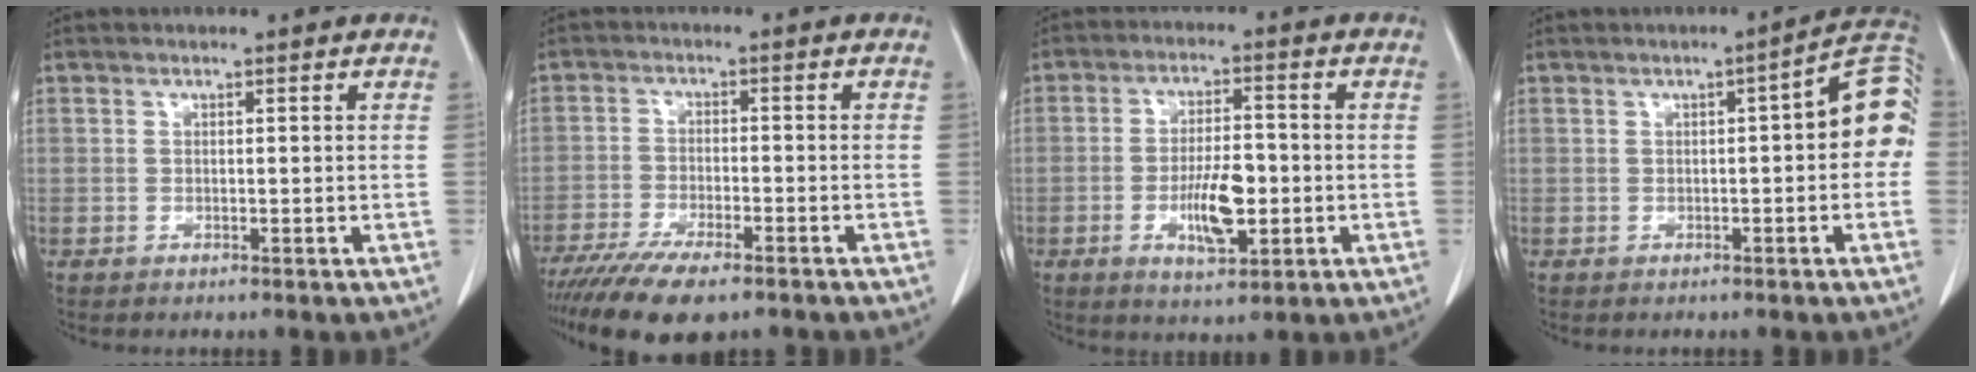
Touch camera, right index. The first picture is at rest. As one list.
[{"total": 11.3, "force": [-8.5, 2.9, 6.8], "torque": [-0.109, -0.020, -0.139]}, {"total": 8.1, "force": [-2.0, 2.6, 7.4], "torque": [-0.135, -0.001, -0.030]}, {"total": 8.0, "force": [0.4, 1.7, 7.8], "torque": [-0.090, 0.028, -0.003]}]